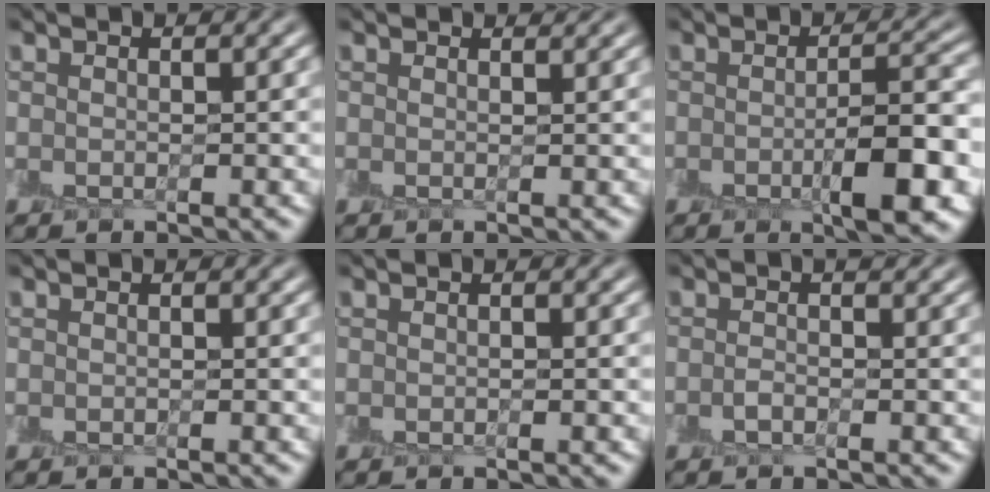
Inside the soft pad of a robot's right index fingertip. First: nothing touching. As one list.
[{"total": 1.0, "force": [0.8, 0.2, 0.5], "torque": [-0.006, -0.003, 0.003]}, {"total": 5.8, "force": [-1.1, 1.4, 5.5], "torque": [-0.072, 0.003, -0.015]}, {"total": 0.0}, {"total": 0.0}, {"total": 0.6, "force": [-0.1, 0.1, 0.5], "torque": [-0.013, 0.002, -0.003]}]